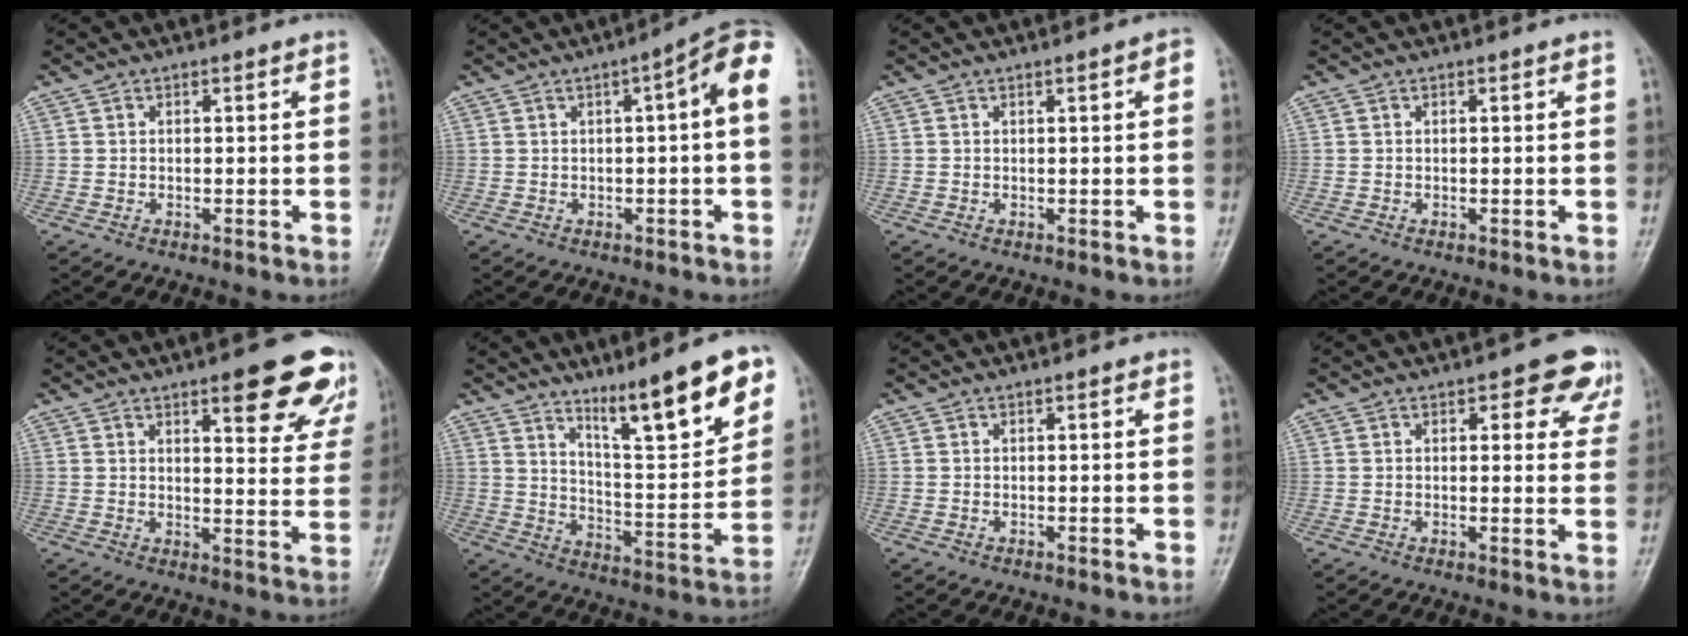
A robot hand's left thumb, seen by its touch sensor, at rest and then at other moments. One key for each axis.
{"total": 6.8, "fx": 0.7, "fy": 1.3, "fz": 6.6, "tx": -0.087, "ty": 0.031, "tz": 0.000}
{"total": 1.8, "fx": 0.5, "fy": 0.3, "fz": 1.7, "tx": -0.021, "ty": 0.003, "tz": 0.004}
{"total": 0.0}
{"total": 13.2, "fx": 7.9, "fy": 4.2, "fz": 9.7, "tx": -0.077, "ty": -0.039, "tz": 0.097}
{"total": 16.6, "fx": 10.2, "fy": 3.4, "fz": 12.6, "tx": -0.164, "ty": -0.058, "tz": 0.169}
{"total": 0.0}
{"total": 6.8, "fx": 3.7, "fy": 3.5, "fz": 4.4, "tx": -0.008, "ty": -0.009, "tz": 0.035}